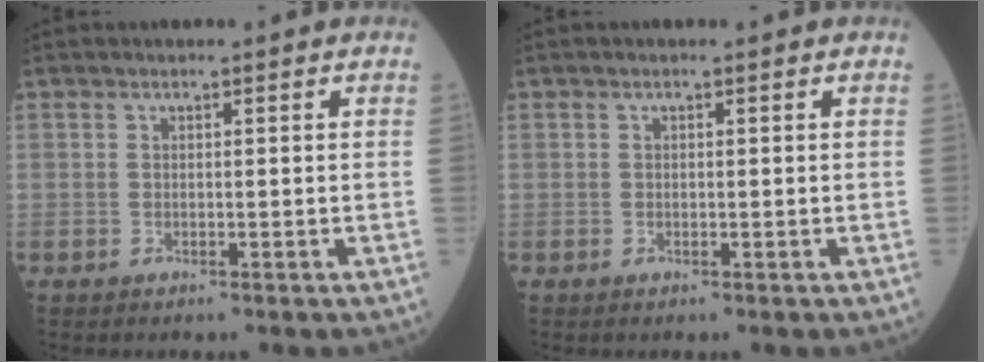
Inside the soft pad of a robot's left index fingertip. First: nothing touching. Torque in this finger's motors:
{"motor_torque": [-0.19, 0.06, -0.02, -0.01]}